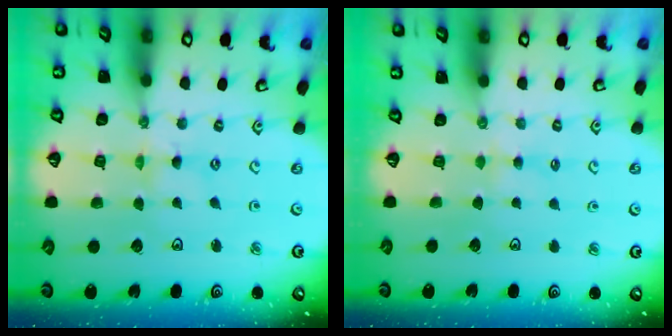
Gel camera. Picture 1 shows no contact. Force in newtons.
{"total": 1.8, "press": 1.8, "slide": 0.4}